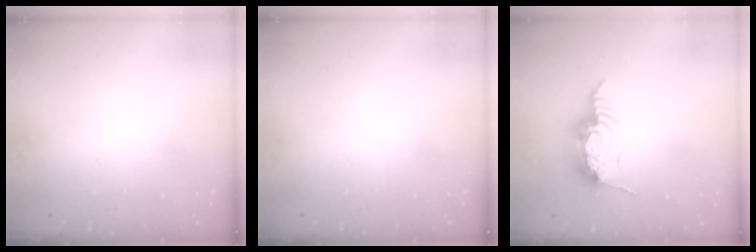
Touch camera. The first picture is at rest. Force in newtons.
{"total": 0.0}
{"total": 14.2, "press": 14.2, "slide": 0.9}